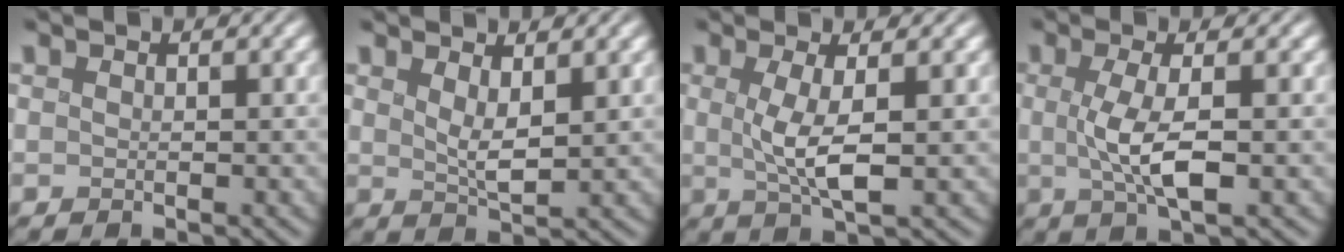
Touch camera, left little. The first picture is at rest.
{"total": 2.3, "force": [0.9, 0.8, 2.0], "torque": [-0.039, -0.009, 0.018]}
{"total": 3.5, "force": [-0.3, 0.8, 3.4], "torque": [-0.068, -0.002, -0.003]}
{"total": 3.7, "force": [-0.6, 0.8, 3.6], "torque": [-0.073, -0.001, -0.012]}